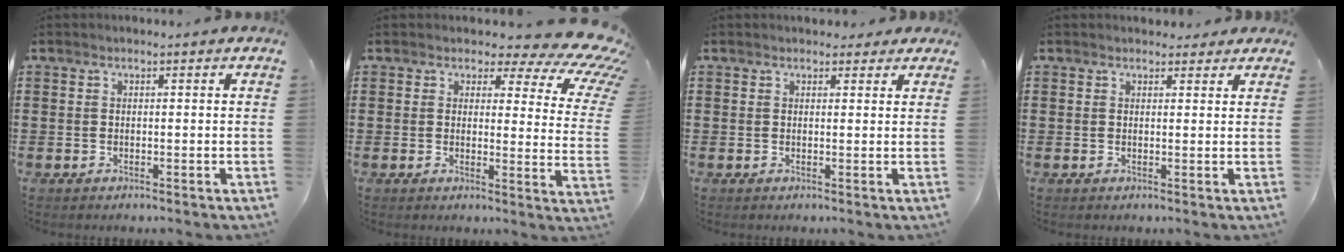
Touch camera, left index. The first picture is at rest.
{"total": 5.1, "force": [3.5, 1.9, 3.1], "torque": [-0.055, -0.027, 0.055]}
{"total": 1.6, "force": [1.3, 1.0, 0.2], "torque": [-0.001, 0.004, 0.022]}
{"total": 1.8, "force": [1.5, 1.0, 0.2], "torque": [-0.001, 0.005, 0.026]}